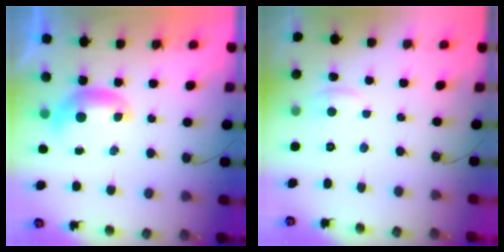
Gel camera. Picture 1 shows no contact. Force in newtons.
{"total": 2.0, "press": 1.9, "slide": 0.6}